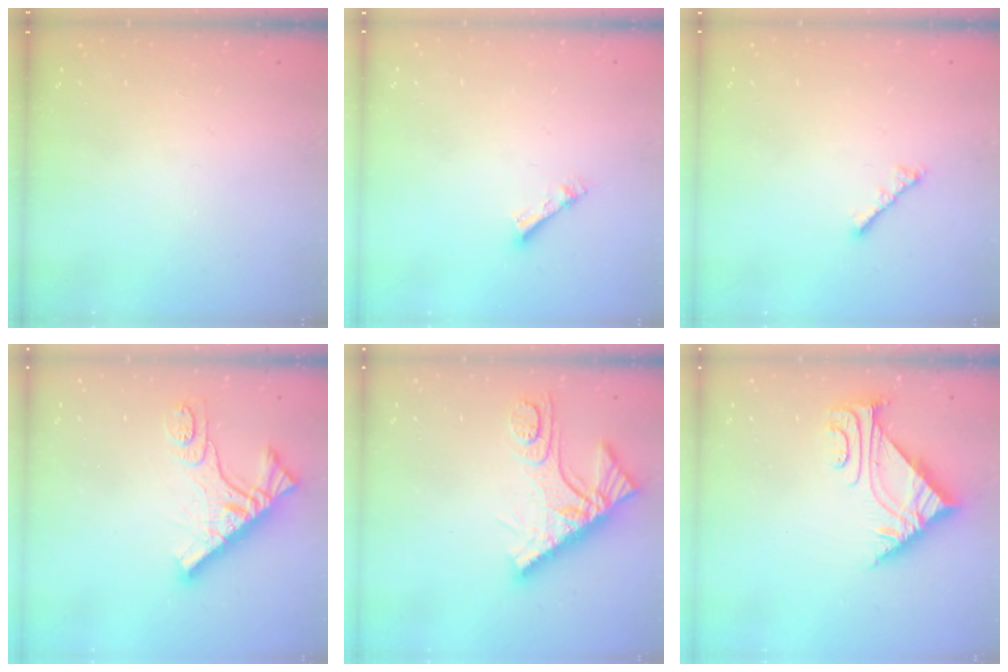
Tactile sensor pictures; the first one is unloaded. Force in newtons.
{"total": 4.4, "press": 4.4, "slide": 0.5}
{"total": 3.4, "press": 3.4, "slide": 0.6}
{"total": 11.4, "press": 11.3, "slide": 1.3}
{"total": 12.1, "press": 12.0, "slide": 1.1}
{"total": 5.2, "press": 5.2, "slide": 0.8}